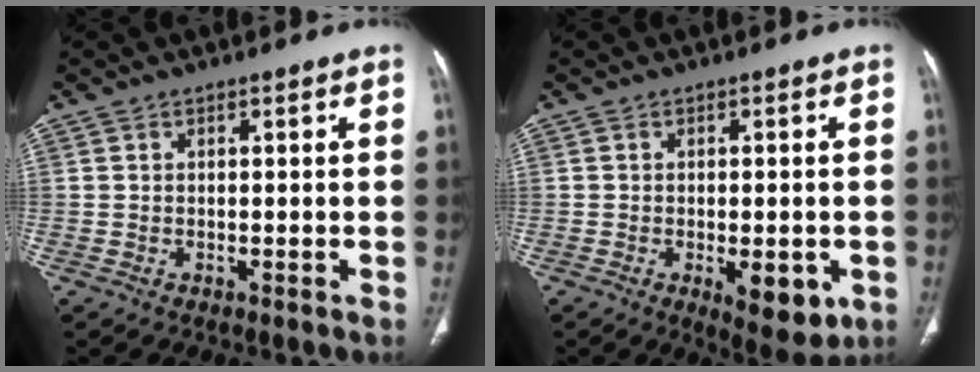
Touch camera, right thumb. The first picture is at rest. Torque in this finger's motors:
{"motor_torque": [1.00, 1.35, -0.12, 0.08, 0.24]}